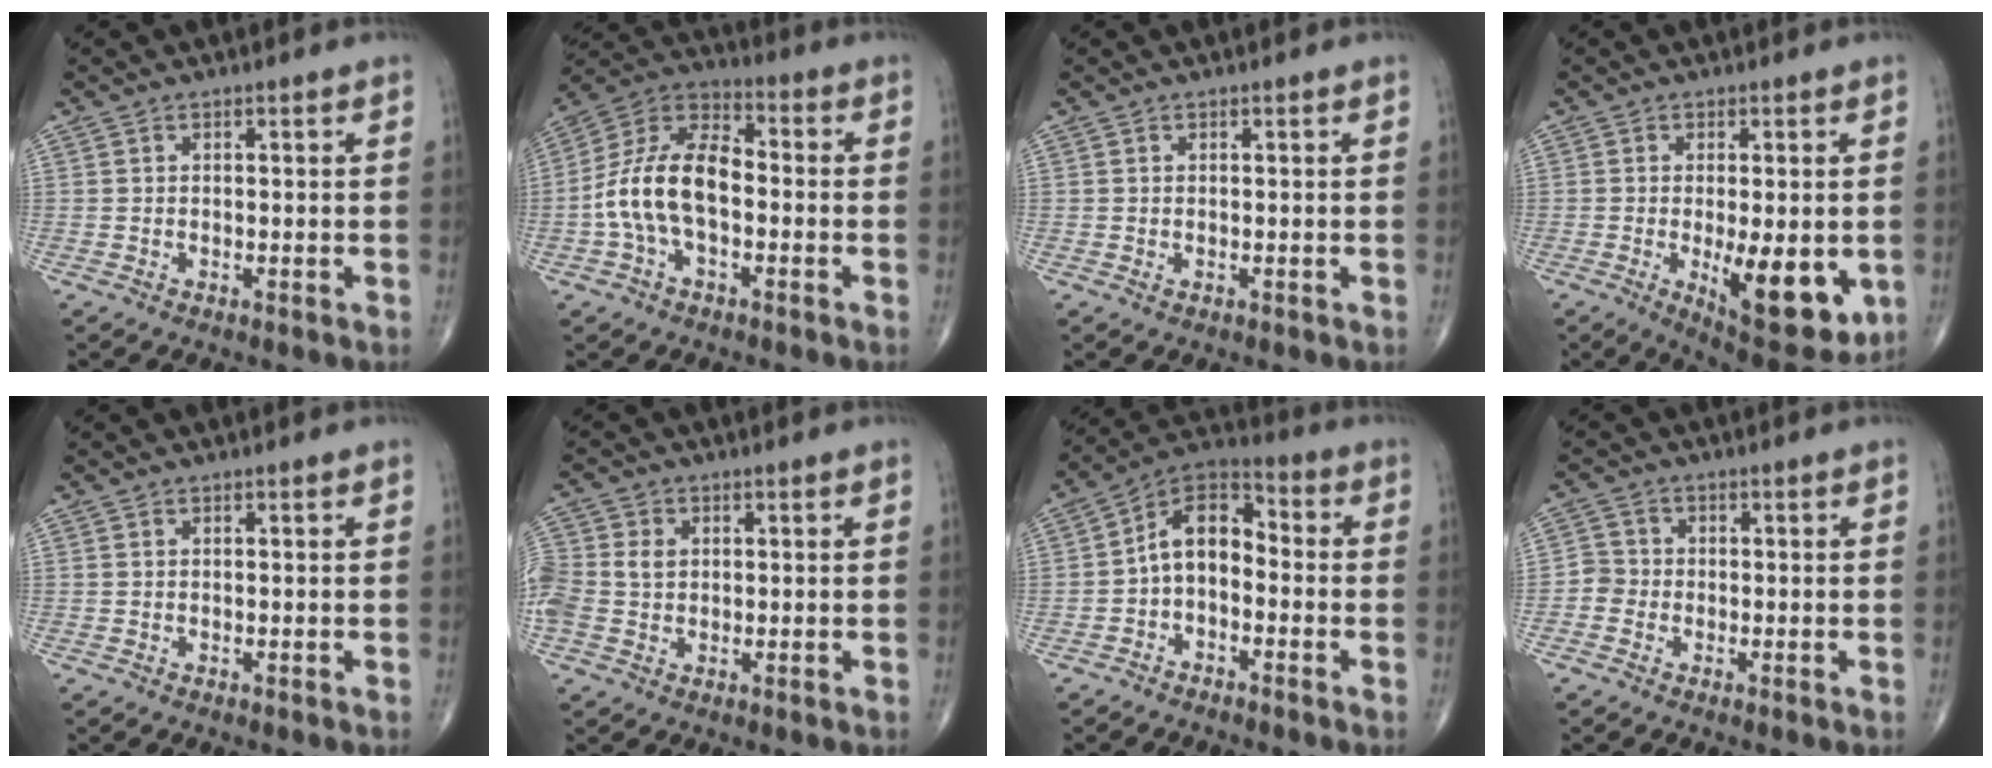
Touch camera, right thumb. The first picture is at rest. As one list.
[{"total": 14.2, "force": [-2.2, 7.9, 11.5], "torque": [-0.219, 0.043, -0.049]}, {"total": 0.0}, {"total": 13.9, "force": [-2.9, 5.1, 12.5], "torque": [-0.158, -0.027, -0.028]}, {"total": 0.0}, {"total": 8.1, "force": [0.7, 6.5, 4.8], "torque": [-0.126, 0.011, 0.015]}, {"total": 9.5, "force": [-1.6, 6.1, 7.1], "torque": [-0.097, 0.045, -0.047]}, {"total": 2.9, "force": [-1.1, 2.7, 0.4], "torque": [0.008, 0.009, -0.034]}]